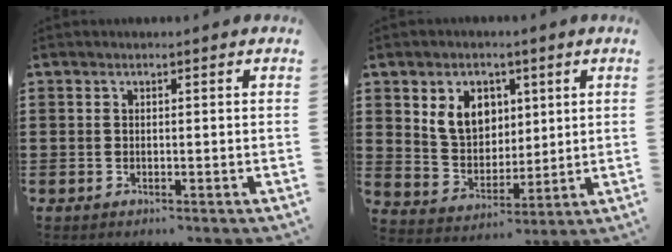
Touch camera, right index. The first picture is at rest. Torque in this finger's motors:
{"motor_torque": [1.07, 1.07, 0.56, 0.13]}